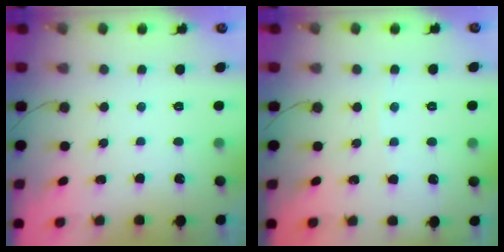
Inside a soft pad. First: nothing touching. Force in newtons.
{"total": 1.6, "press": 1.6, "slide": 0.2}